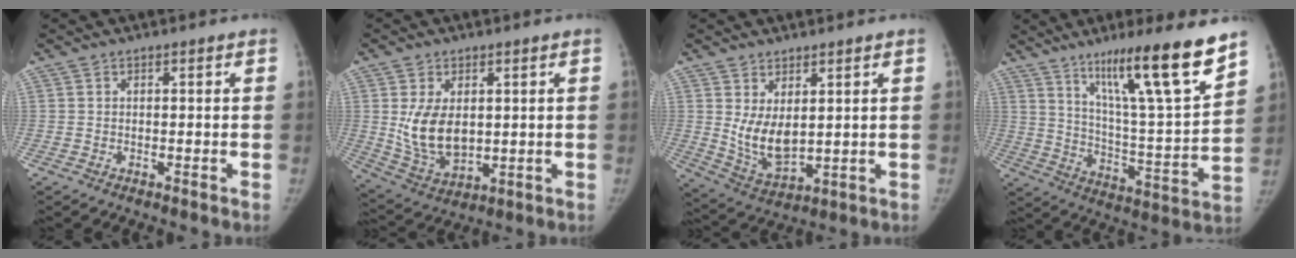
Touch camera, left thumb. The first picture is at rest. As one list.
[{"total": 10.8, "force": [1.6, 7.0, 8.0], "torque": [-0.126, -0.018, 0.051]}, {"total": 8.6, "force": [2.3, 4.7, 6.8], "torque": [-0.110, -0.032, 0.063]}, {"total": 21.0, "force": [13.9, 1.8, 15.7], "torque": [-0.228, -0.071, 0.234]}]